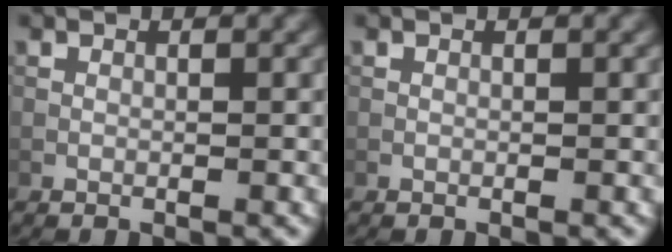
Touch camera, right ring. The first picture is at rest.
{"total": 0.0}